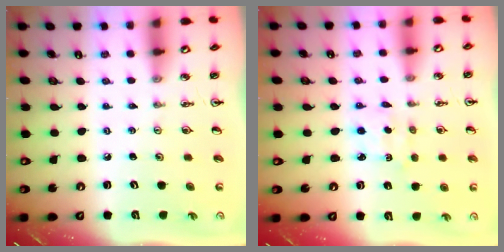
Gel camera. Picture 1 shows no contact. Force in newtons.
{"total": 2.4, "press": 2.4, "slide": 0.3}